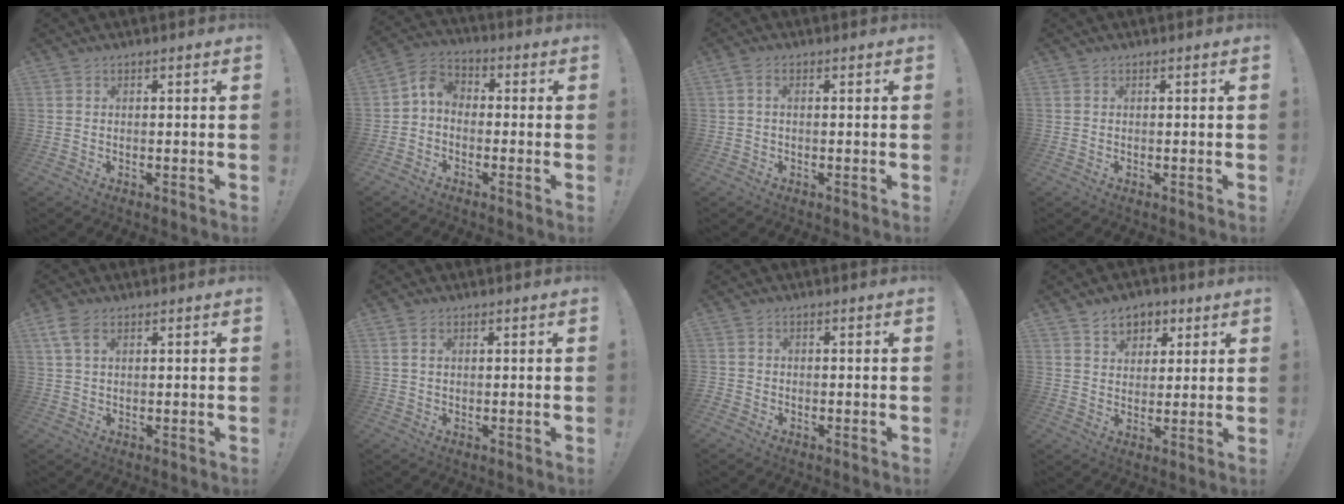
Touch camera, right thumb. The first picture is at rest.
{"total": 6.3, "force": [-1.6, 4.9, 3.7], "torque": [-0.071, 0.018, -0.028]}
{"total": 1.4, "force": [0.0, 0.7, 1.3], "torque": [-0.029, 0.006, 0.001]}
{"total": 0.0}
{"total": 5.1, "force": [2.1, 2.8, 3.7], "torque": [-0.066, 0.000, 0.041]}
{"total": 2.0, "force": [0.8, 1.3, 1.2], "torque": [-0.022, 0.002, 0.015]}
{"total": 1.5, "force": [-0.9, 1.0, 0.4], "torque": [-0.004, 0.005, -0.017]}
{"total": 7.0, "force": [3.9, 5.5, 1.9], "torque": [-0.019, -0.024, 0.074]}